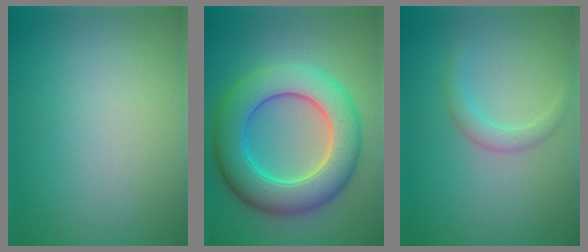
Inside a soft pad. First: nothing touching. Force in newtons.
{"total": 9.2, "press": 9.2, "slide": 0.4}
{"total": 1.6, "press": 1.6, "slide": 0.1}